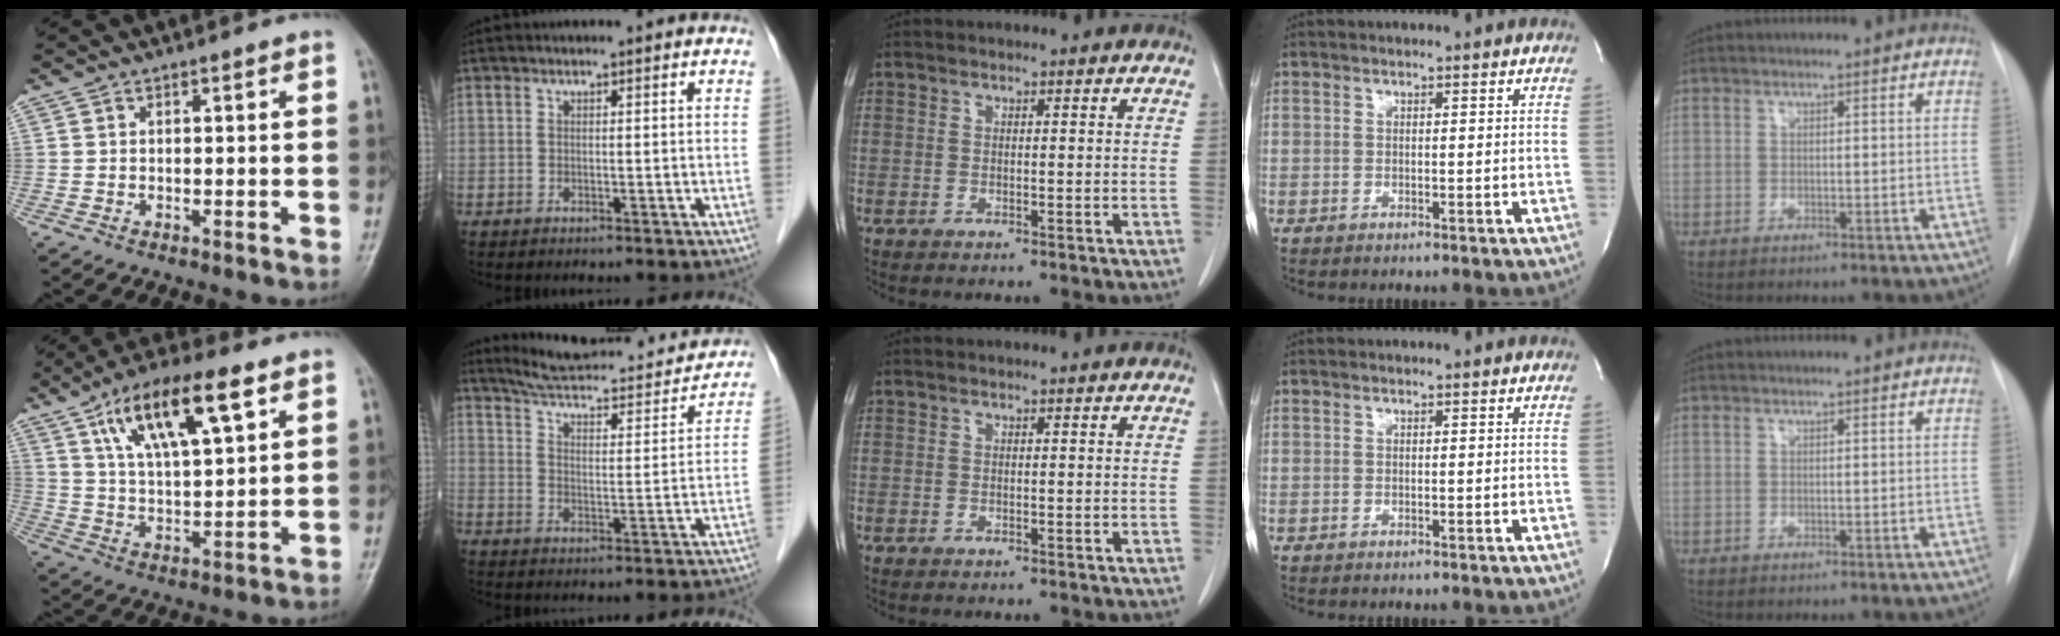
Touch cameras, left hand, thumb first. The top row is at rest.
{"thumb": {"total": 16.7, "force": [8.3, 5.8, 13.3], "torque": [-0.212, -0.016, 0.149]}, "index": {"total": 18.6, "force": [17.6, 2.8, 5.4], "torque": [-0.075, -0.019, 0.234]}}